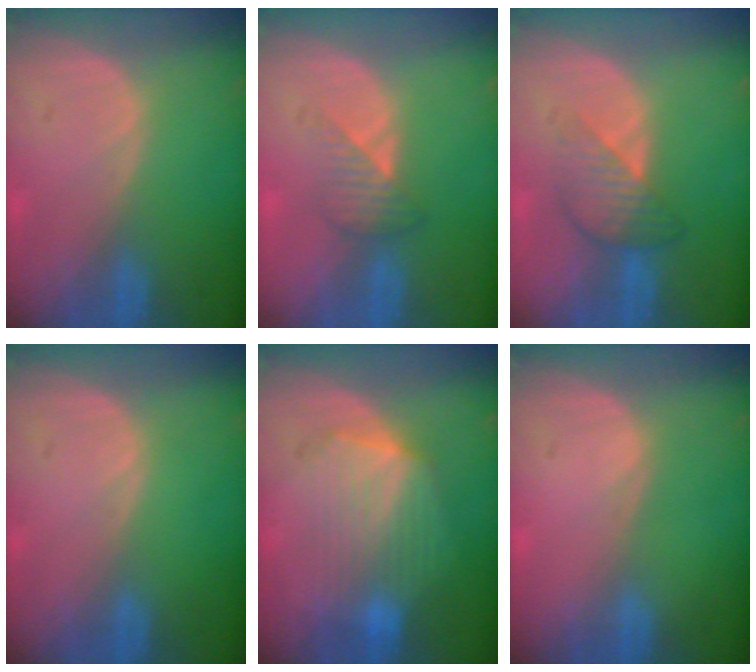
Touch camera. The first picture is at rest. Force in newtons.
{"total": 3.4, "press": 3.1, "slide": 1.4}
{"total": 4.6, "press": 4.6, "slide": 0.2}
{"total": 0.0}
{"total": 7.9, "press": 7.9, "slide": 0.2}
{"total": 0.0}